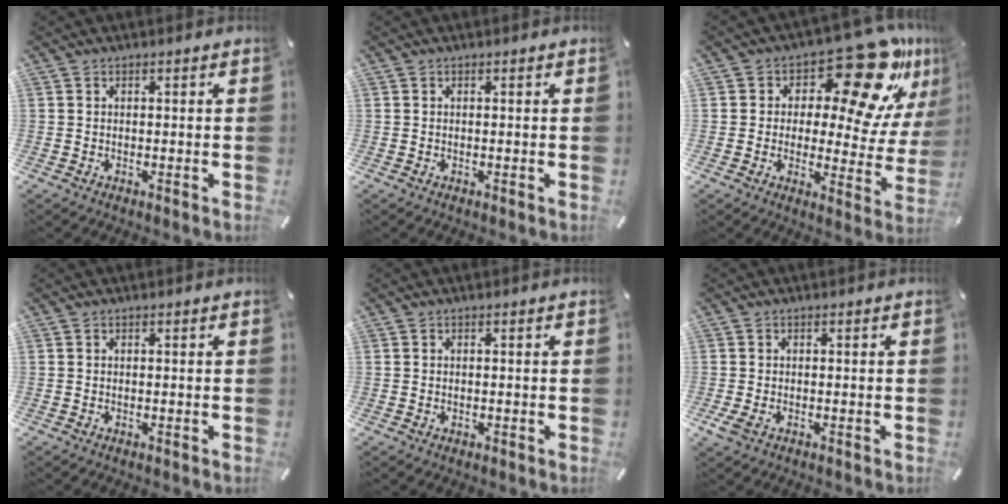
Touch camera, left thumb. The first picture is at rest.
{"total": 0.0}
{"total": 19.3, "force": [12.4, 7.8, 12.7], "torque": [-0.160, -0.104, 0.202]}
{"total": 0.0}
{"total": 0.7, "force": [0.0, 0.6, 0.2], "torque": [-0.003, 0.004, -0.002]}
{"total": 1.8, "force": [-0.6, 1.1, 1.3], "torque": [-0.035, -0.005, -0.012]}